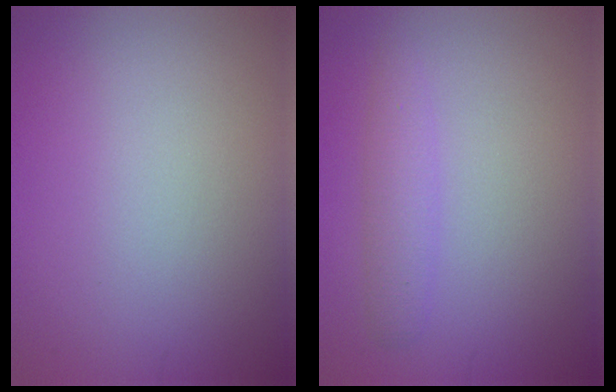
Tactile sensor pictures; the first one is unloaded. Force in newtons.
{"total": 2.2, "press": 2.2, "slide": 0.2}